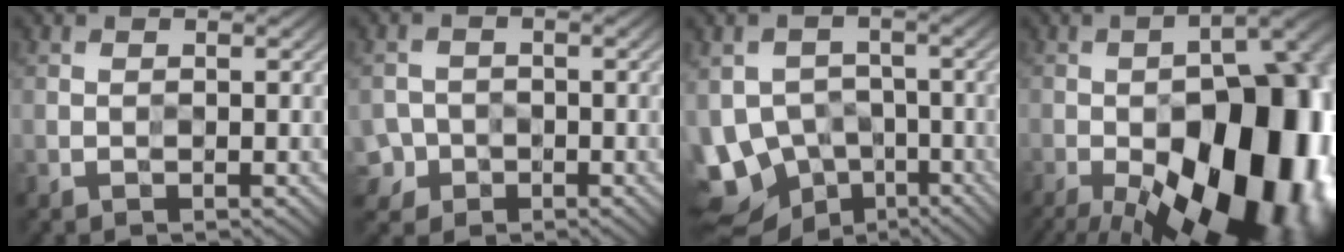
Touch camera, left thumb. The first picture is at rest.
{"total": 3.1, "force": [-1.6, 2.5, 0.6], "torque": [-0.016, -0.003, -0.034]}
{"total": 11.6, "force": [-5.1, 8.8, 5.5], "torque": [-0.140, -0.021, -0.077]}
{"total": 24.9, "force": [-10.6, 12.1, 19.0], "torque": [-0.232, -0.033, -0.137]}